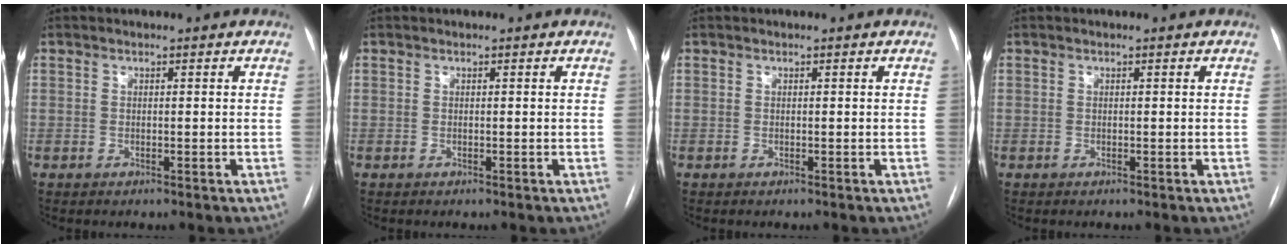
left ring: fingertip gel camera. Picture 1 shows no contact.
{"total": 0.0}
{"total": 0.0}
{"total": 0.0}